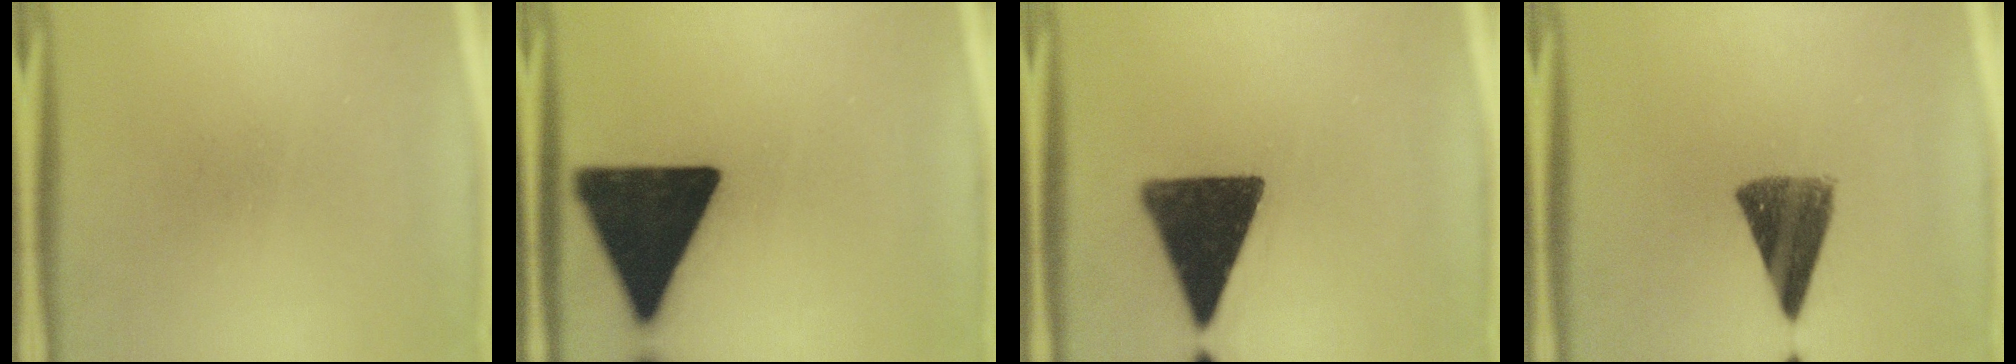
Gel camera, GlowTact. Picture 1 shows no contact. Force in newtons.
{"total": 19.9}
{"total": 15.2}
{"total": 9.5}